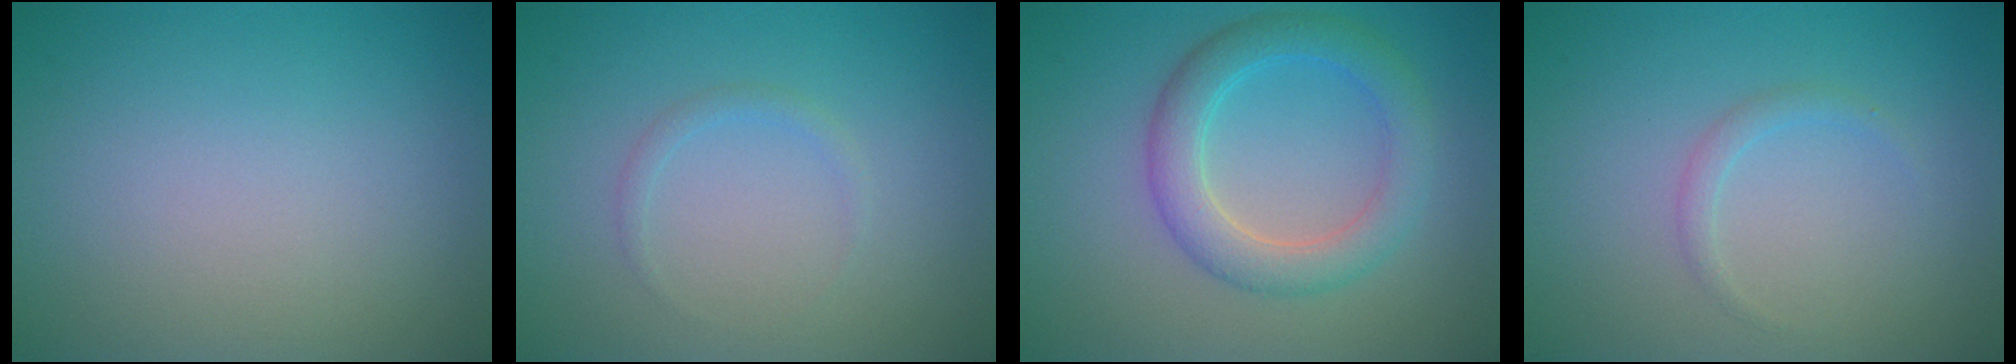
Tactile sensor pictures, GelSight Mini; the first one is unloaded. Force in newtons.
{"total": 0.8, "press": 0.8, "slide": 0.0}
{"total": 4.2, "press": 4.2, "slide": 0.1}
{"total": 1.0, "press": 1.0, "slide": 0.0}